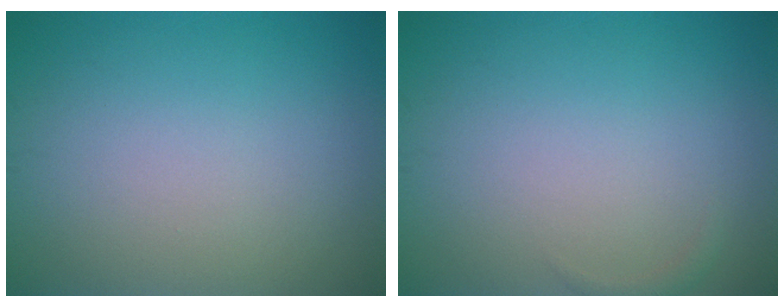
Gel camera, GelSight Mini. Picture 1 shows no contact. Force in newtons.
{"total": 0.6, "press": 0.6, "slide": 0.1}